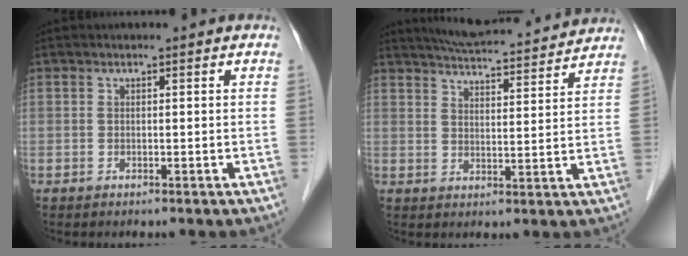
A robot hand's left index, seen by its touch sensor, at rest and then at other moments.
{"total": 15.7, "force": [14.7, 1.8, 5.2], "torque": [-0.083, 0.021, 0.202]}